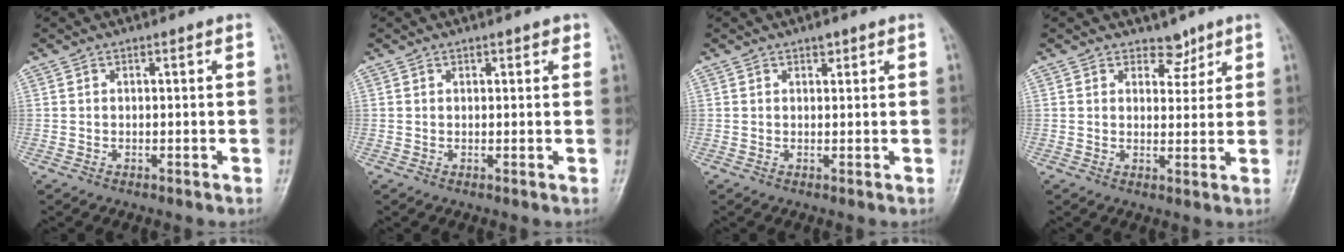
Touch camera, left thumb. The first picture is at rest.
{"total": 1.3, "force": [1.0, 0.7, 0.5], "torque": [0.005, -0.004, 0.008]}
{"total": 1.4, "force": [1.0, 0.7, 0.7], "torque": [-0.004, -0.005, 0.013]}
{"total": 3.6, "force": [2.8, 2.2, 0.8], "torque": [0.014, -0.018, 0.040]}